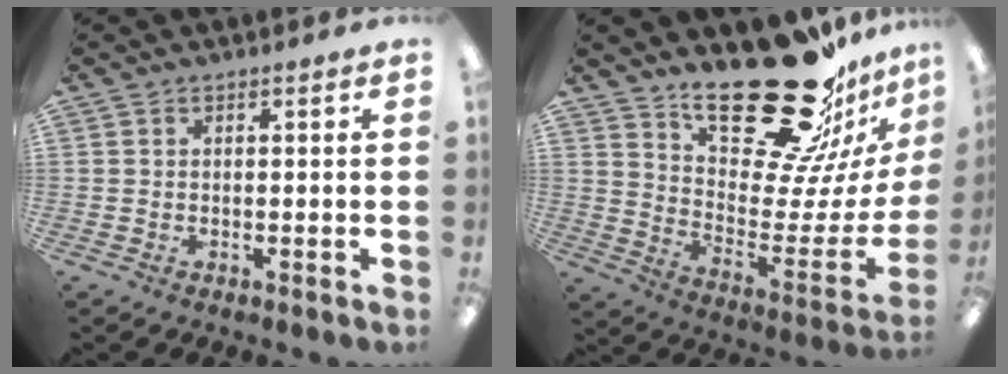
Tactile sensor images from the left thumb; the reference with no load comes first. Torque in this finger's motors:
{"motor_torque": [2.20, 1.40, 1.36, -1.39, 0.09]}